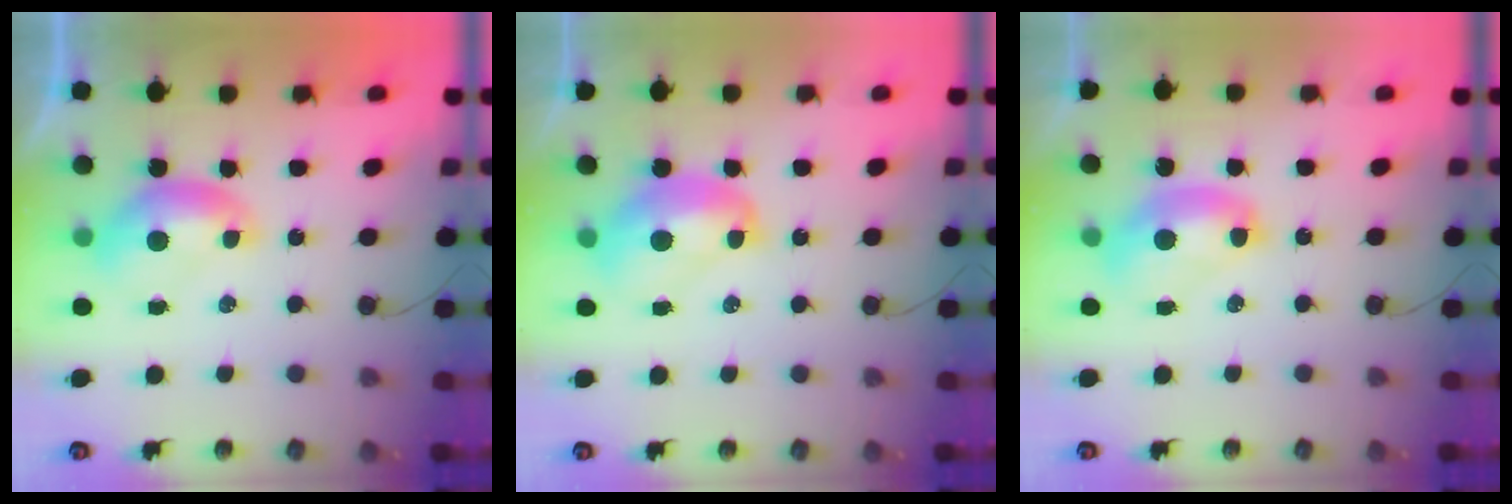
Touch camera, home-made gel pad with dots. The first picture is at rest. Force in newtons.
{"total": 3.1, "press": 3.1, "slide": 0.5}
{"total": 2.7, "press": 2.7, "slide": 0.1}